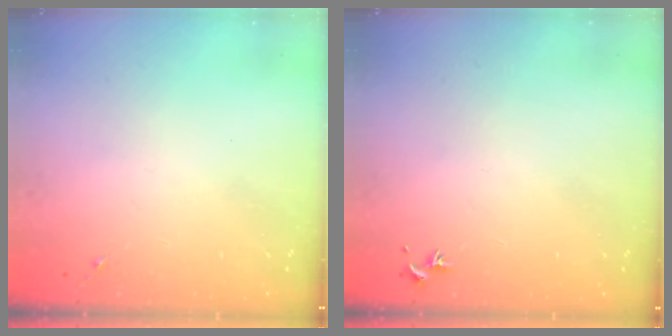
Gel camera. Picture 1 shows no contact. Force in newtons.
{"total": 0.8, "press": 0.7, "slide": 0.3}